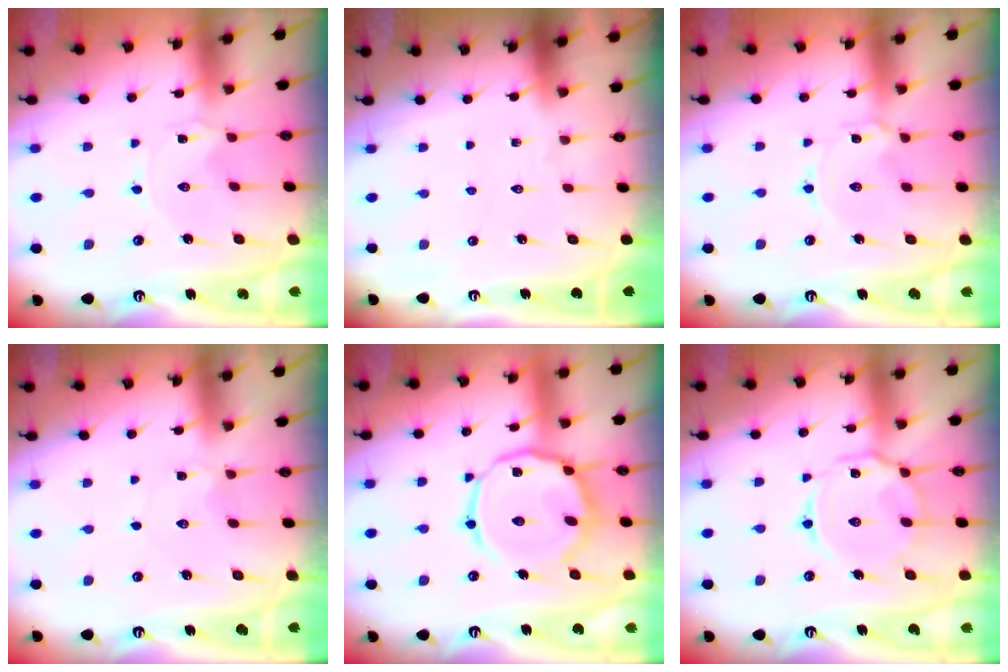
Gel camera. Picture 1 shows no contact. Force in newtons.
{"total": 0.0}
{"total": 1.5, "press": 1.4, "slide": 0.2}
{"total": 2.5, "press": 2.5, "slide": 0.3}
{"total": 15.7, "press": 15.7, "slide": 1.0}
{"total": 11.4, "press": 11.4, "slide": 1.0}